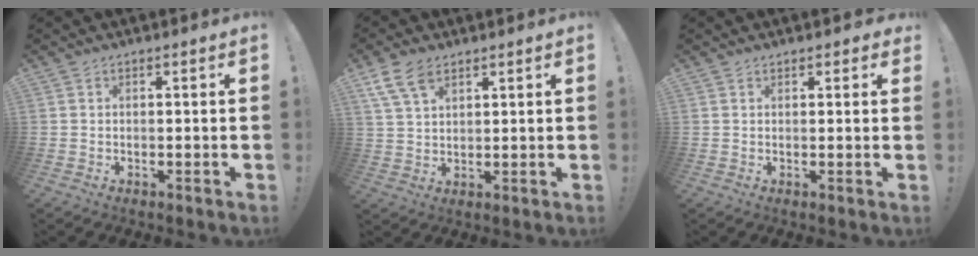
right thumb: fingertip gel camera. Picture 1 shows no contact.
{"total": 8.3, "force": [5.1, 4.4, 4.7], "torque": [-0.099, -0.008, 0.103]}
{"total": 1.5, "force": [1.0, 0.9, 0.7], "torque": [-0.006, -0.003, 0.017]}